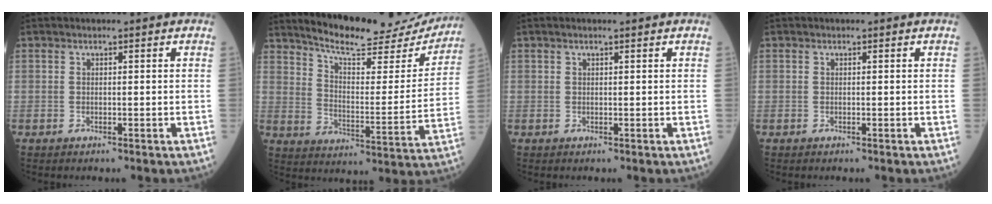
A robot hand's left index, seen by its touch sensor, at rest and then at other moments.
{"total": 21.8, "force": [20.2, 3.8, 7.4], "torque": [-0.107, -0.039, 0.269]}
{"total": 1.3, "force": [0.9, 0.0, 0.9], "torque": [-0.018, 0.012, 0.015]}
{"total": 0.0}